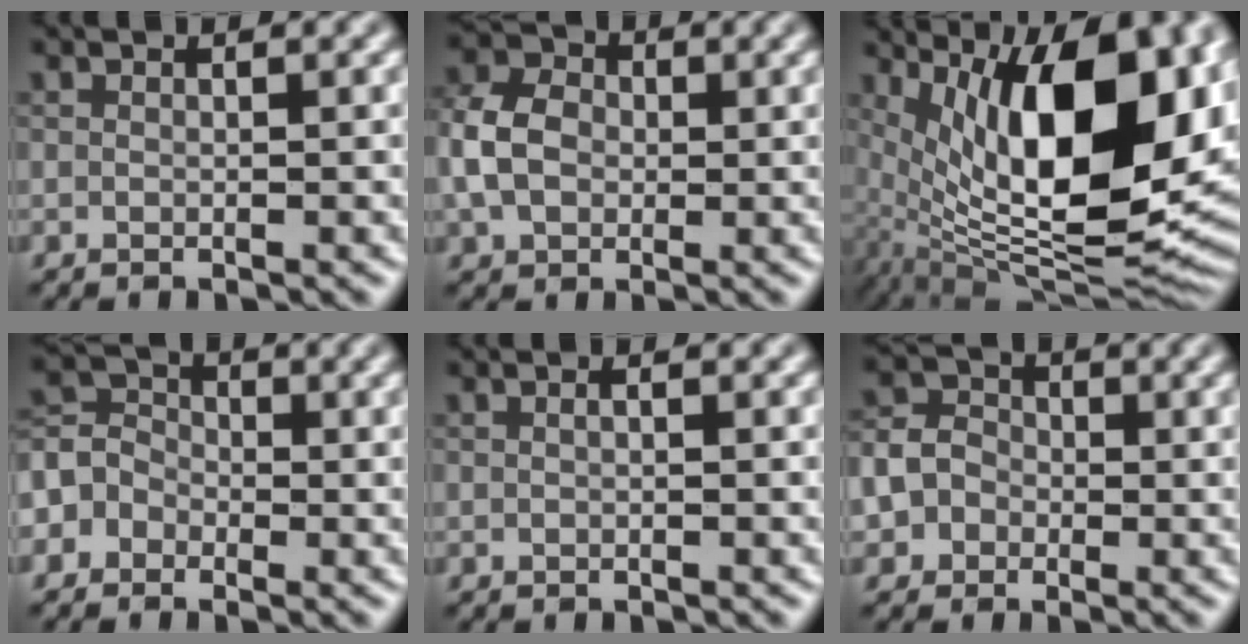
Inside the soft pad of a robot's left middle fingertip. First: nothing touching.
{"total": 5.0, "force": [-0.3, 3.9, 3.1], "torque": [-0.086, 0.008, -0.009]}
{"total": 16.3, "force": [3.8, 7.1, 14.1], "torque": [-0.213, 0.000, 0.082]}
{"total": 2.7, "force": [-1.4, 2.3, 0.5], "torque": [-0.010, 0.006, -0.032]}
{"total": 0.0}
{"total": 3.9, "force": [-1.1, 3.6, 1.2], "torque": [-0.014, 0.006, -0.031]}